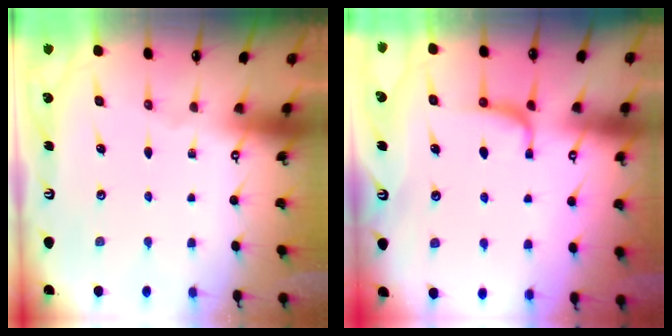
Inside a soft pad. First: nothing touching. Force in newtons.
{"total": 1.0, "press": 0.8, "slide": 0.7}